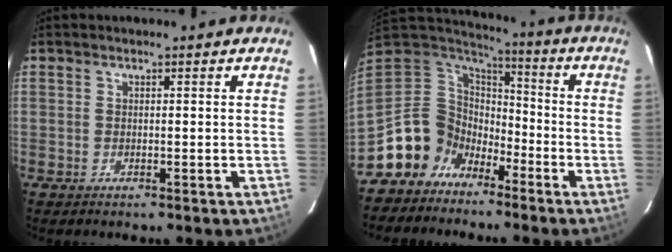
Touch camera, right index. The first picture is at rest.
{"total": 11.9, "force": [-7.8, 8.8, 1.6], "torque": [-0.059, 0.034, -0.145]}